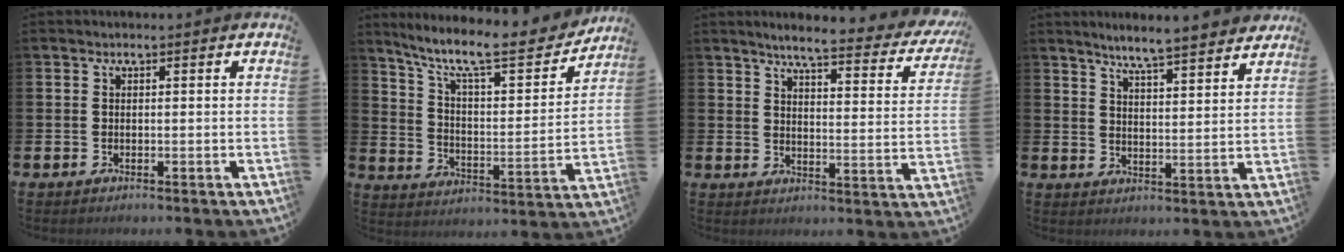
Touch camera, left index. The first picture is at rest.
{"total": 10.8, "force": [9.1, 2.1, 5.4], "torque": [-0.127, -0.060, 0.149]}
{"total": 5.4, "force": [4.8, 0.5, 2.5], "torque": [-0.057, -0.038, 0.071]}
{"total": 6.3, "force": [6.0, -0.1, 1.6], "torque": [-0.046, -0.037, 0.105]}